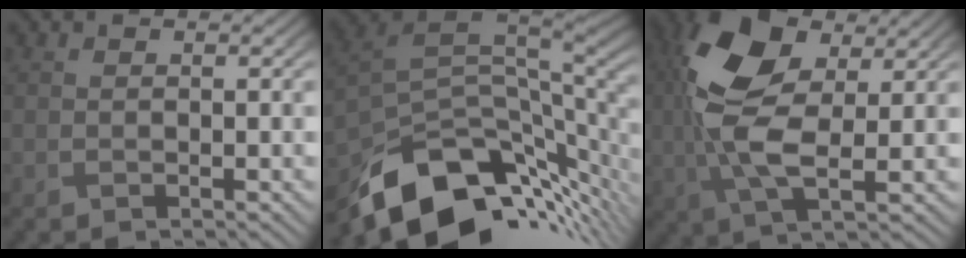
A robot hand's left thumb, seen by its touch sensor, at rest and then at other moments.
{"total": 14.8, "force": [-7.8, 6.8, 10.5], "torque": [-0.207, -0.023, -0.130]}
{"total": 12.0, "force": [2.5, 6.6, 9.8], "torque": [-0.227, 0.005, 0.043]}